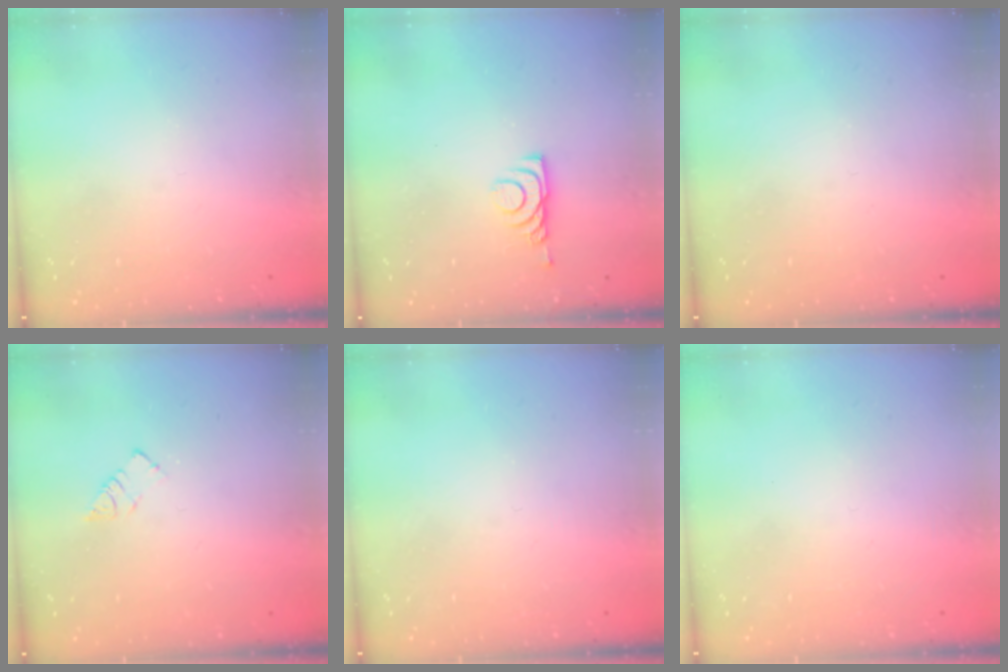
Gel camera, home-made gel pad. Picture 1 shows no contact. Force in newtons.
{"total": 6.0, "press": 5.9, "slide": 0.8}
{"total": 0.0}
{"total": 3.7, "press": 3.7, "slide": 0.2}
{"total": 0.0}
{"total": 1.8, "press": 1.8, "slide": 0.2}